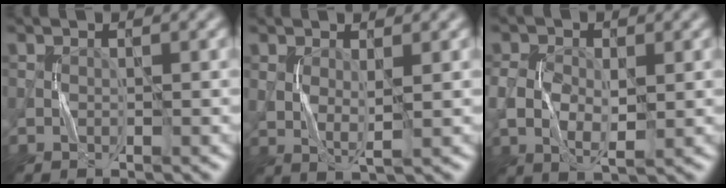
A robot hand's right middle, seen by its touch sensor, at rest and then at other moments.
{"total": 1.9, "force": [0.8, 0.7, 1.6], "torque": [-0.032, -0.006, 0.020]}
{"total": 4.4, "force": [0.0, 2.9, 3.3], "torque": [-0.069, -0.003, 0.001]}